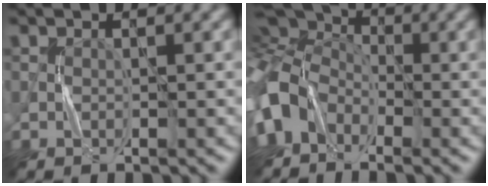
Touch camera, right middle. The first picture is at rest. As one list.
[{"total": 9.4, "force": [-2.4, 6.8, 6.0], "torque": [-0.132, -0.011, -0.054]}]